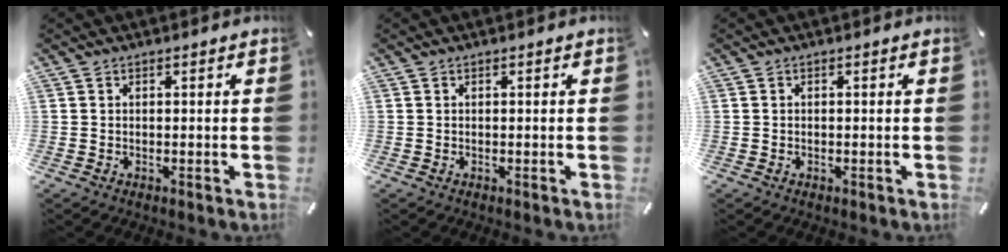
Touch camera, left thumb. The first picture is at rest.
{"total": 0.0}
{"total": 0.0}